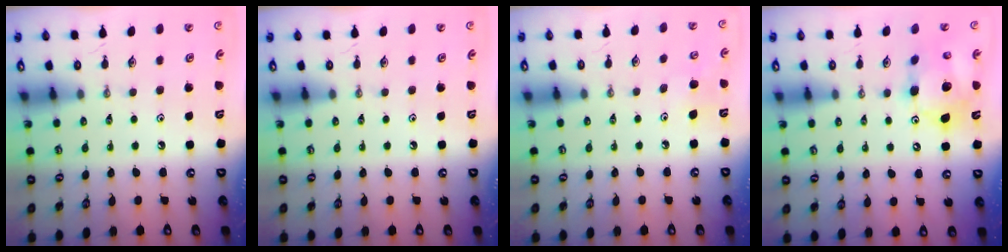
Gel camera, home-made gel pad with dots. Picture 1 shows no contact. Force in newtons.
{"total": 0.0}
{"total": 7.3, "press": 7.2, "slide": 1.4}
{"total": 12.9, "press": 12.6, "slide": 2.9}